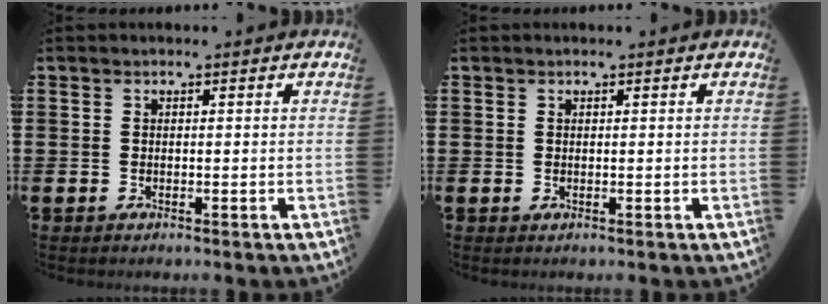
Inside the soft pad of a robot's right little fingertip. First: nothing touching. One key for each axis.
{"total": 0.0}